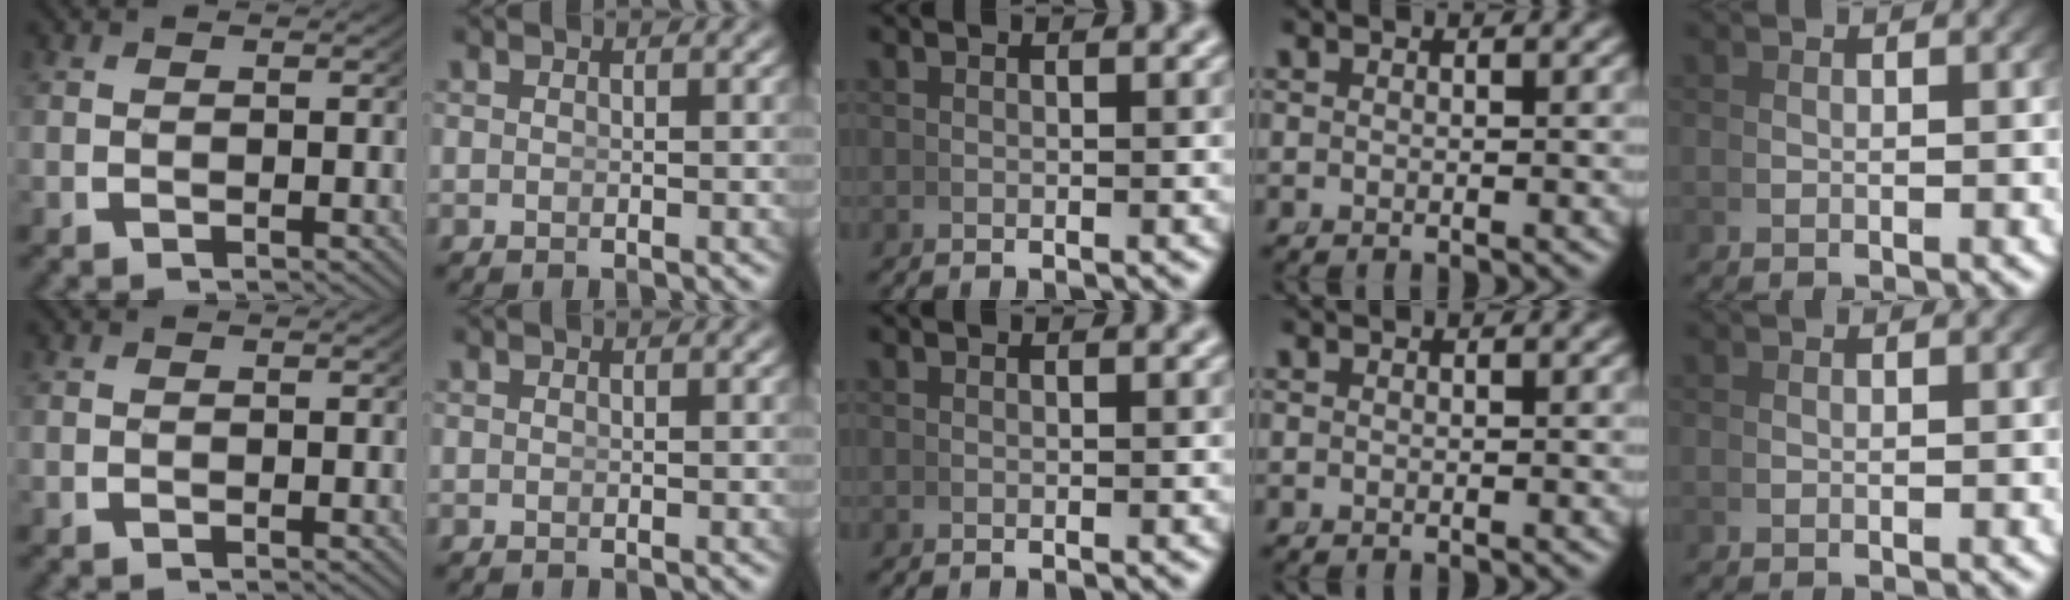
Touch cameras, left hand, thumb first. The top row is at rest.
{}